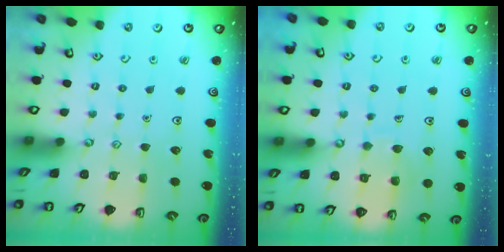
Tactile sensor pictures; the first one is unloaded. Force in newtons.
{"total": 7.3, "press": 7.3, "slide": 0.7}